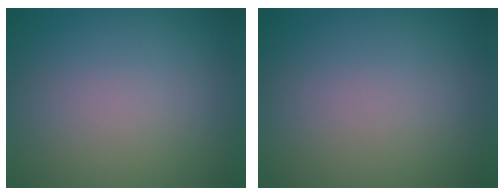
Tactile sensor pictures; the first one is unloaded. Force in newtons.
{"total": 0.0}